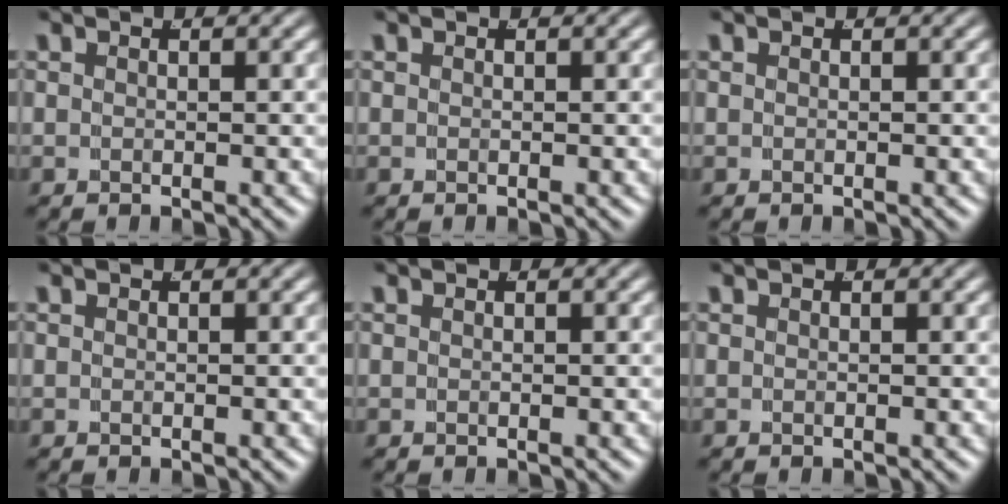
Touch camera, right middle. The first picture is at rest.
{"total": 0.0}
{"total": 0.0}
{"total": 0.0}
{"total": 0.0}
{"total": 0.0}